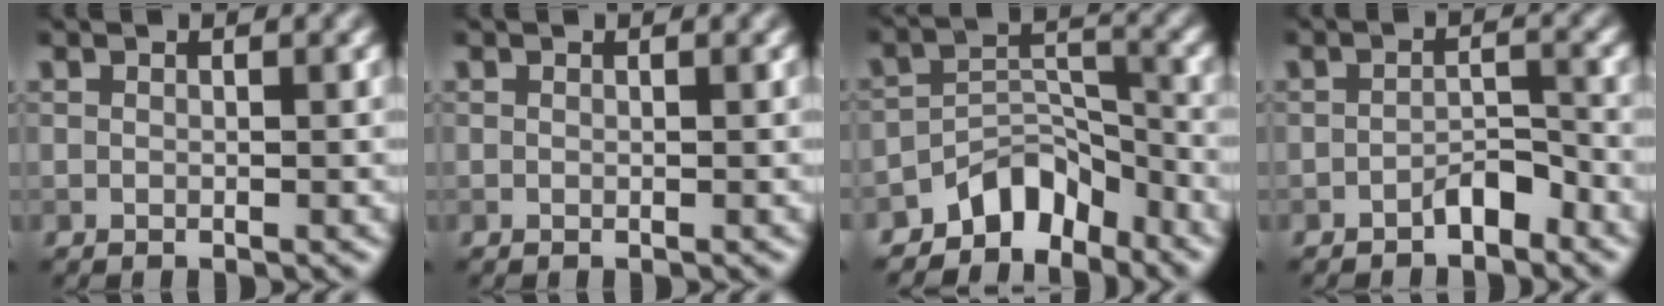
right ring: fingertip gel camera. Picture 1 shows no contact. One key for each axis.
{"total": 0.0}
{"total": 4.9, "fx": -4.0, "fy": 2.5, "fz": 1.5, "tx": -0.004, "ty": 0.005, "tz": -0.077}
{"total": 2.1, "fx": -1.6, "fy": 0.8, "fz": 1.2, "tx": -0.016, "ty": 0.010, "tz": -0.030}